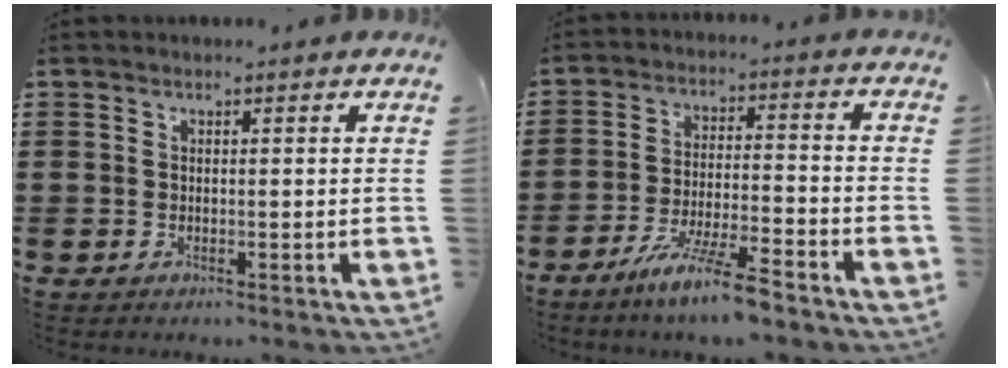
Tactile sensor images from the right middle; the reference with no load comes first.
{"total": 7.7, "force": [-6.1, -0.1, 4.6], "torque": [-0.092, -0.013, -0.114]}